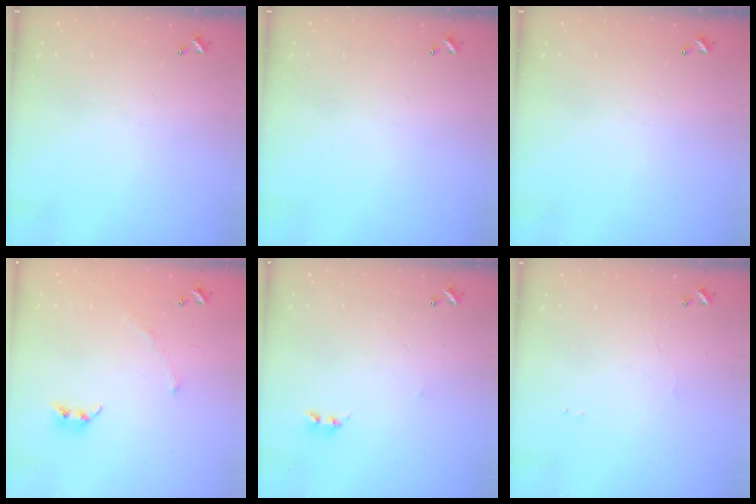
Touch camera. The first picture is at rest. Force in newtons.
{"total": 0.0}
{"total": 0.0}
{"total": 3.2, "press": 3.0, "slide": 1.0}
{"total": 2.8, "press": 2.7, "slide": 0.4}
{"total": 1.2, "press": 1.1, "slide": 0.3}